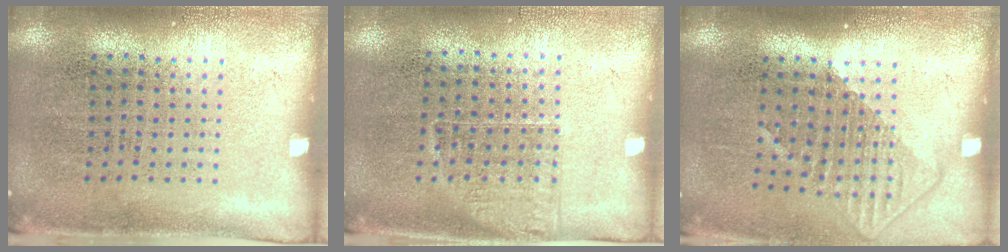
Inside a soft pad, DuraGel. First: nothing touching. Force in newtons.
{"total": 1.2, "press": 0.9, "slide": 0.7}
{"total": 1.4, "press": 1.1, "slide": 0.9}